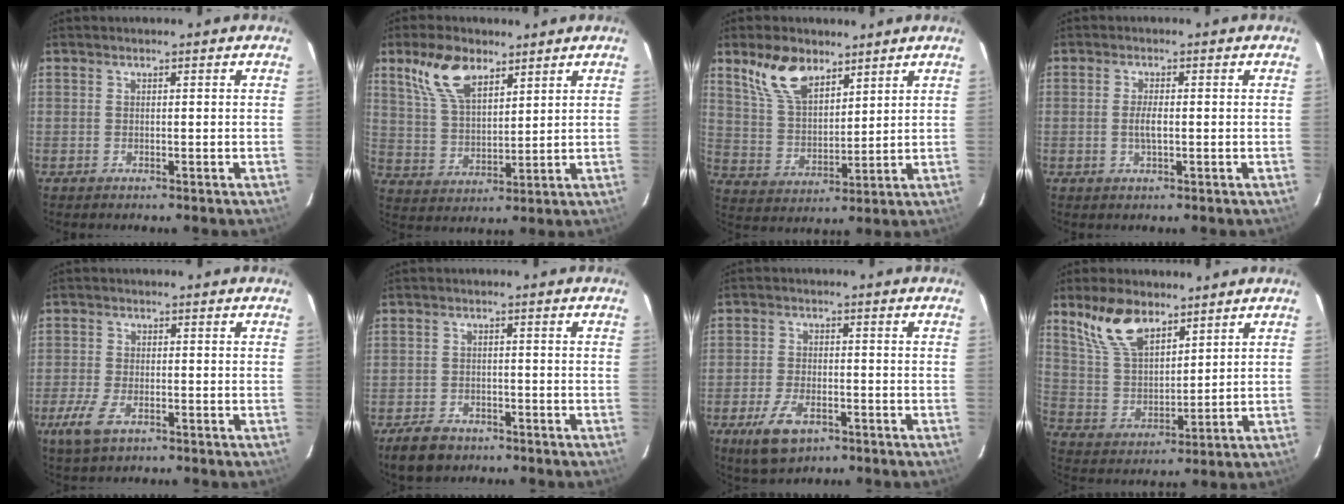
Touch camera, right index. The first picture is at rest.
{"total": 10.7, "force": [6.6, 5.2, 6.6], "torque": [-0.132, 0.020, 0.136]}
{"total": 10.9, "force": [7.2, 5.5, 5.9], "torque": [-0.115, 0.017, 0.150]}
{"total": 2.6, "force": [-0.3, 0.7, 2.5], "torque": [-0.047, -0.004, -0.005]}
{"total": 5.9, "force": [-3.2, 2.7, 4.2], "torque": [-0.111, -0.011, -0.061]}
{"total": 5.7, "force": [-4.1, 3.5, 1.9], "torque": [-0.057, 0.008, -0.065]}
{"total": 8.1, "force": [-4.5, 4.1, 5.4], "torque": [-0.127, -0.012, -0.077]}
{"total": 11.3, "force": [7.7, 5.3, 6.3], "torque": [-0.126, 0.019, 0.161]}